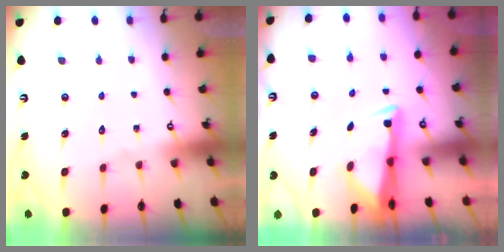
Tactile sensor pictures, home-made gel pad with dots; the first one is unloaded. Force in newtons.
{"total": 2.9, "press": 2.8, "slide": 0.9}